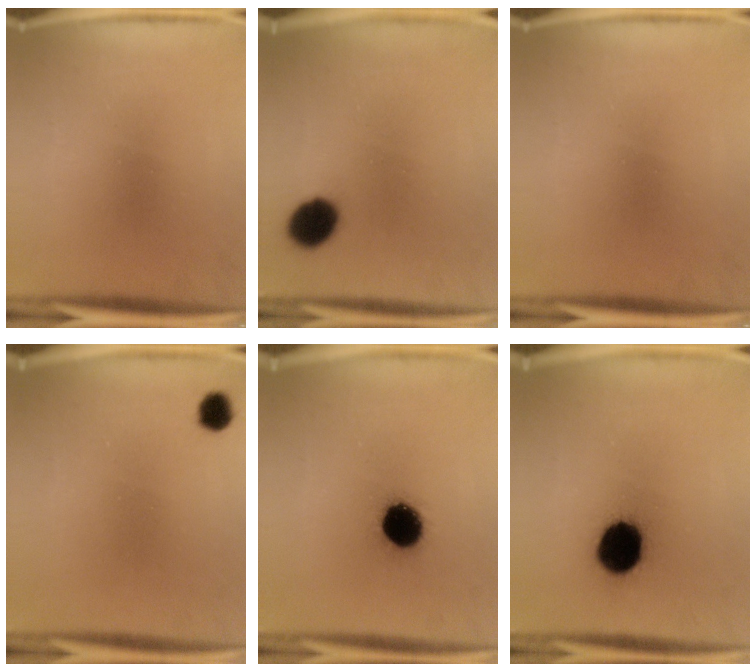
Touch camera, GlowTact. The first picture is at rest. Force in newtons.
{"total": 8.5}
{"total": 0.0}
{"total": 3.1}
{"total": 11.1}
{"total": 13.2}